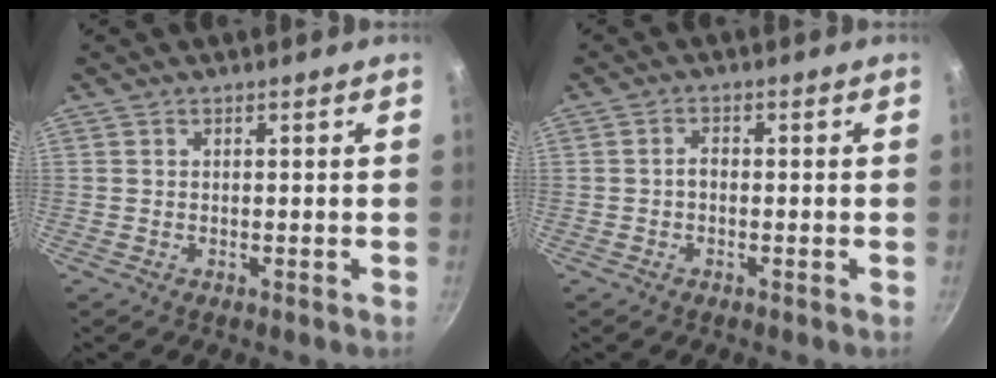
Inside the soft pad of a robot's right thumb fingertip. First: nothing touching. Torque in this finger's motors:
{"motor_torque": [0.52, 0.42, 0.43, -0.04, 0.01]}